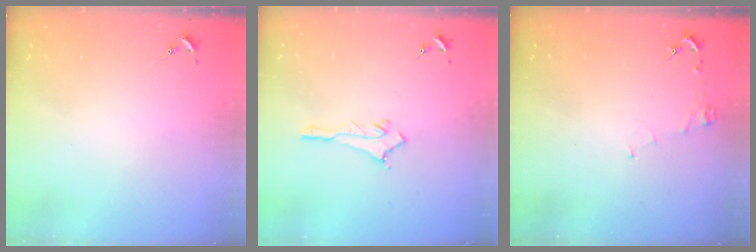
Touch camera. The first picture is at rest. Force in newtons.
{"total": 2.9, "press": 2.9, "slide": 0.3}
{"total": 3.7, "press": 3.7, "slide": 0.5}